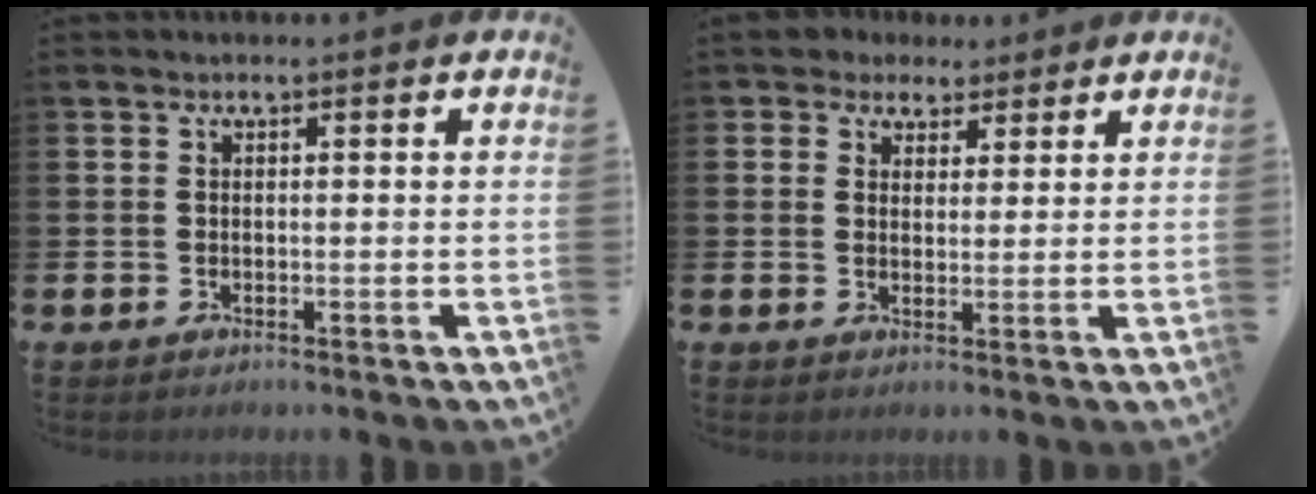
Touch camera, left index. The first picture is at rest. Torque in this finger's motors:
{"motor_torque": [1.09, -0.97, 0.13, 0.02]}